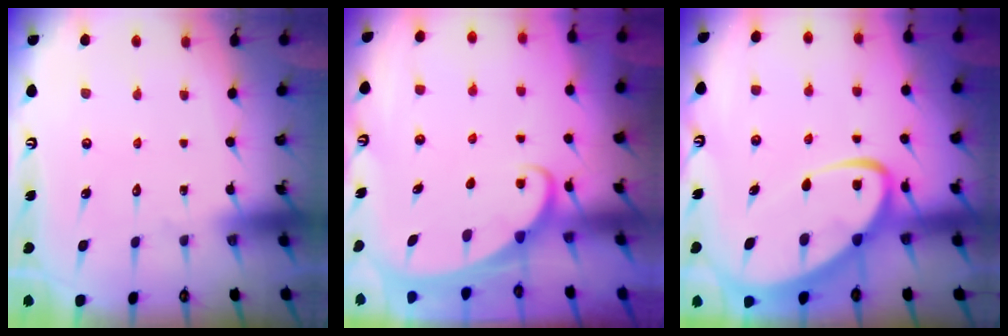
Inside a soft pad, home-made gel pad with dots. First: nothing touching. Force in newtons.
{"total": 2.0, "press": 2.0, "slide": 0.1}
{"total": 8.7, "press": 8.7, "slide": 0.7}